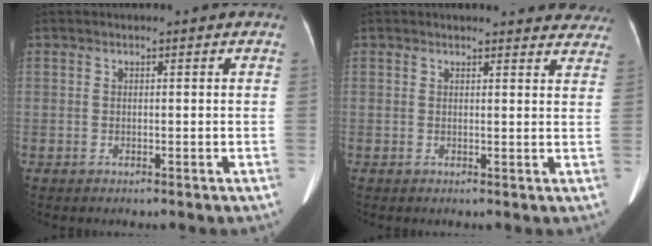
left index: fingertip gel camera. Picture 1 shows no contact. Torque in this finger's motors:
{"motor_torque": [-0.01, -0.44, 0.09, 0.01]}